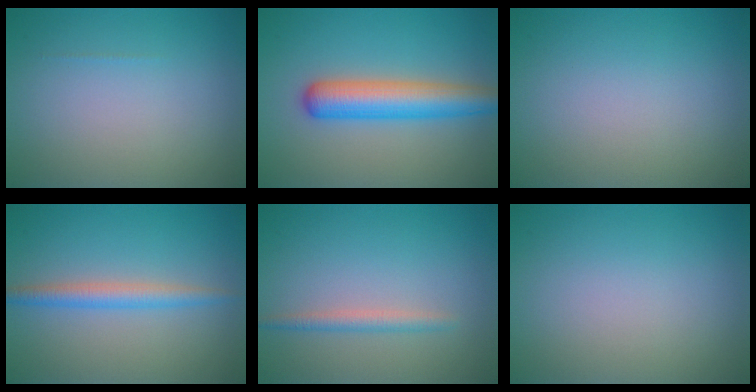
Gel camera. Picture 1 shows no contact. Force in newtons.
{"total": 5.8, "press": 5.8, "slide": 0.1}
{"total": 0.0}
{"total": 2.5, "press": 2.5, "slide": 0.1}
{"total": 1.5, "press": 1.5, "slide": 0.0}
{"total": 0.0}